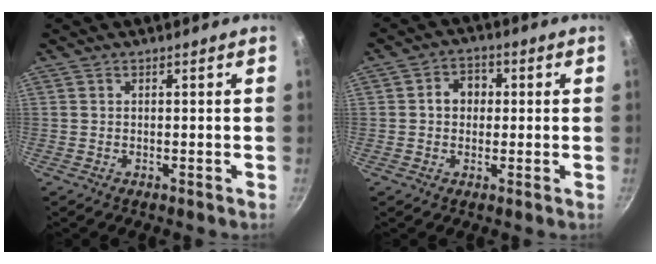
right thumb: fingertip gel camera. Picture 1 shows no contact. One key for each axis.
{"total": 5.2, "fx": 0.4, "fy": 4.4, "fz": 2.8, "tx": -0.012, "ty": 0.011, "tz": 0.000}